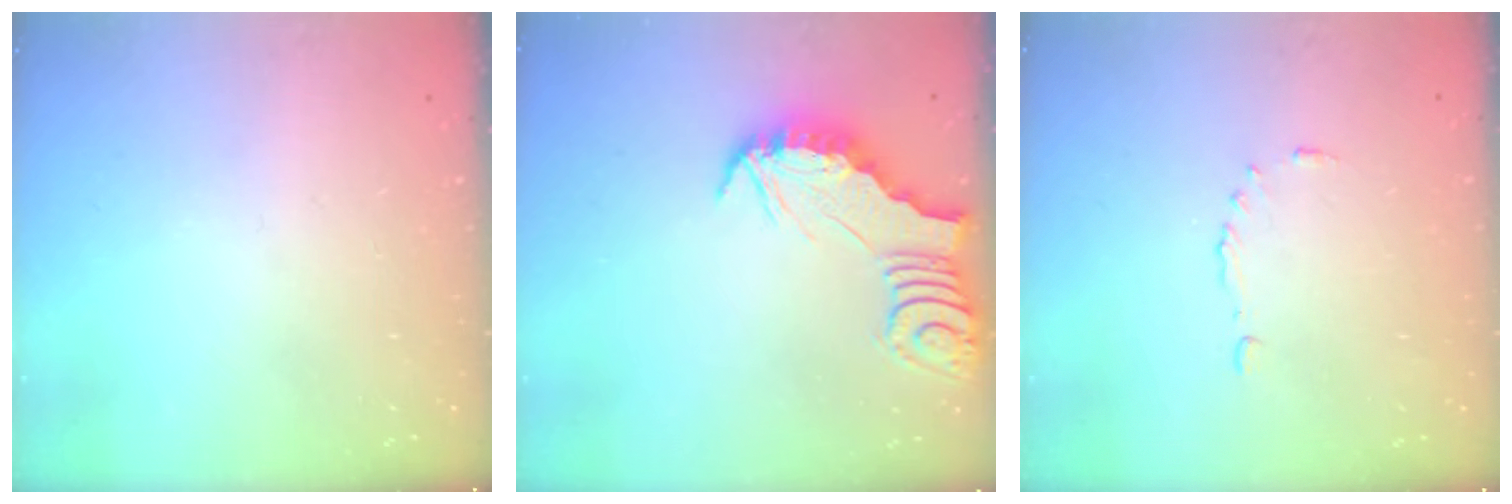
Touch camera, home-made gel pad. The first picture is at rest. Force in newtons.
{"total": 2.8, "press": 2.8, "slide": 0.3}
{"total": 3.9, "press": 3.8, "slide": 0.5}